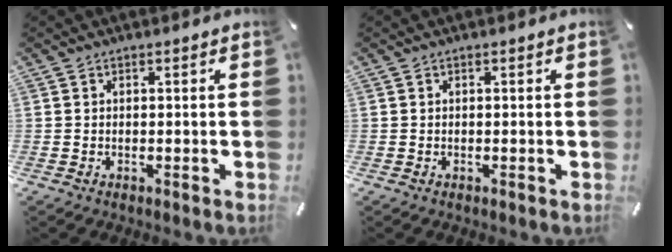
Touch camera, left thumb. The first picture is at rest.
{"total": 0.0}